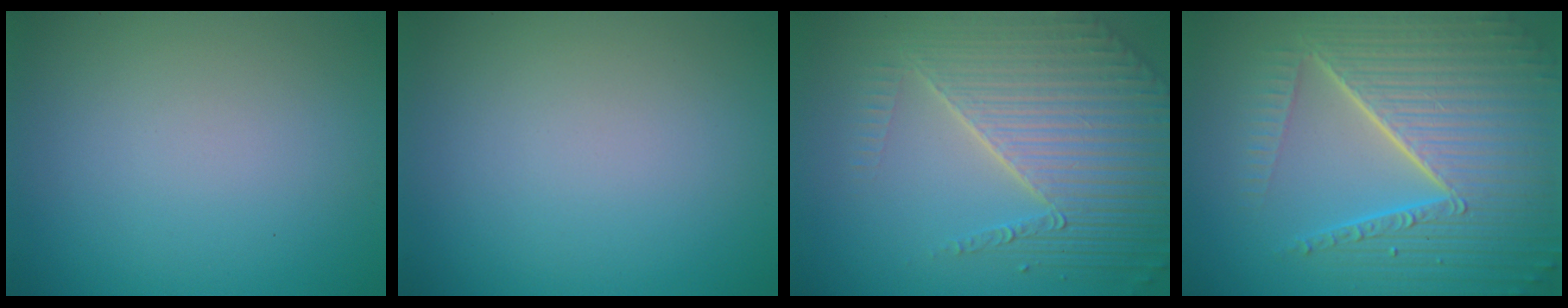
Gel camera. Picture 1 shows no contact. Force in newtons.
{"total": 0.0}
{"total": 7.4, "press": 5.6, "slide": 4.8}
{"total": 10.4, "press": 6.5, "slide": 8.1}